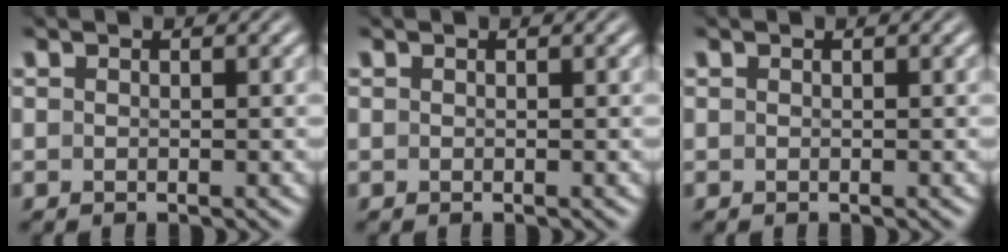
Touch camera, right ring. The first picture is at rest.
{"total": 0.0}
{"total": 0.0}